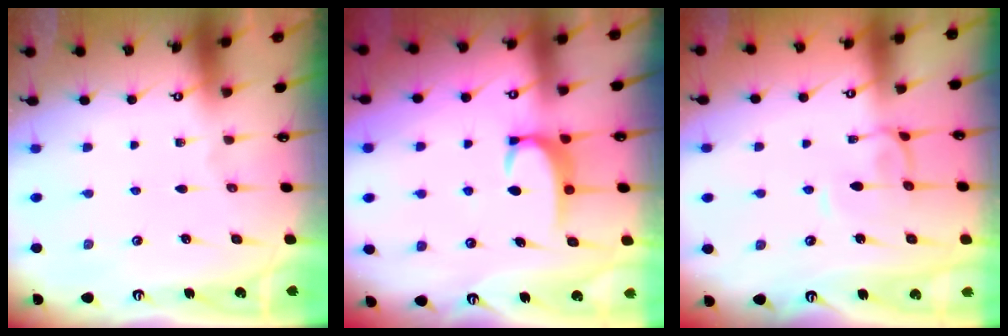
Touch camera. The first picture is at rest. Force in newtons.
{"total": 3.5, "press": 3.5, "slide": 0.4}
{"total": 2.3, "press": 2.3, "slide": 0.4}